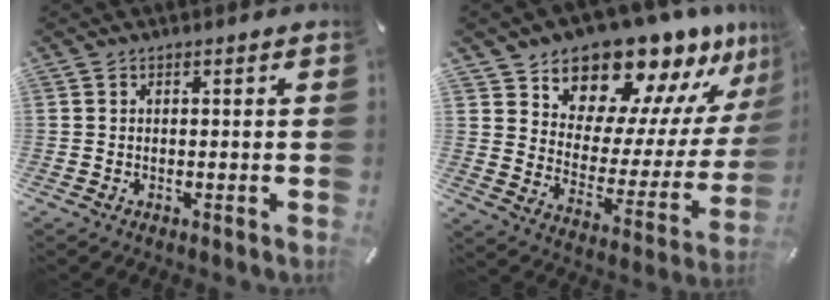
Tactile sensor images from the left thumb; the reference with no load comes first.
{"total": 16.0, "force": [14.6, 6.2, 2.1], "torque": [-0.038, -0.152, 0.249]}